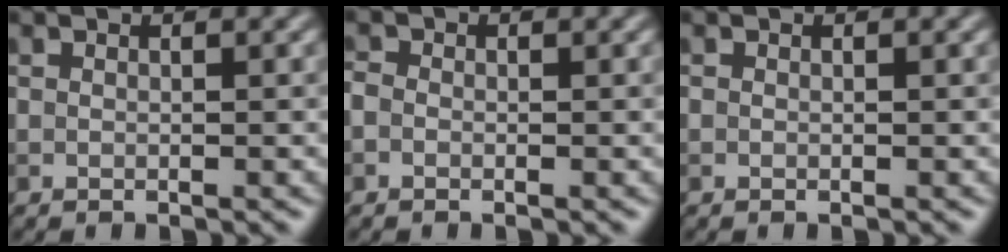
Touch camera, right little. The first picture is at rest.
{"total": 1.0, "force": [-0.5, 0.8, 0.4], "torque": [-0.006, 0.000, -0.013]}
{"total": 0.0}